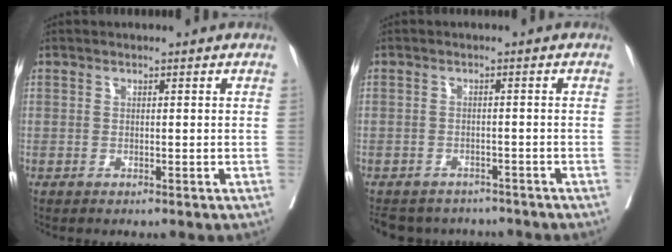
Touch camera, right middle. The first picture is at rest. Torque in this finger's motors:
{"motor_torque": [0.05, -0.18, 0.01, 0.01]}